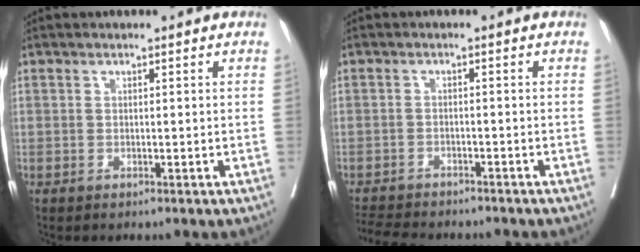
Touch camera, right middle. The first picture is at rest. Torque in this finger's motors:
{"motor_torque": [0.44, -0.42, 0.17, 0.05]}